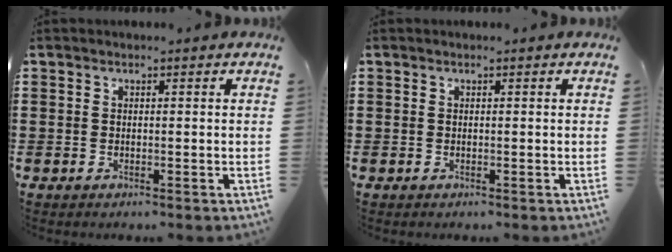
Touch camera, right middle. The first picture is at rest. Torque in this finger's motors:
{"motor_torque": [0.00, 0.00, 0.00, -0.01]}